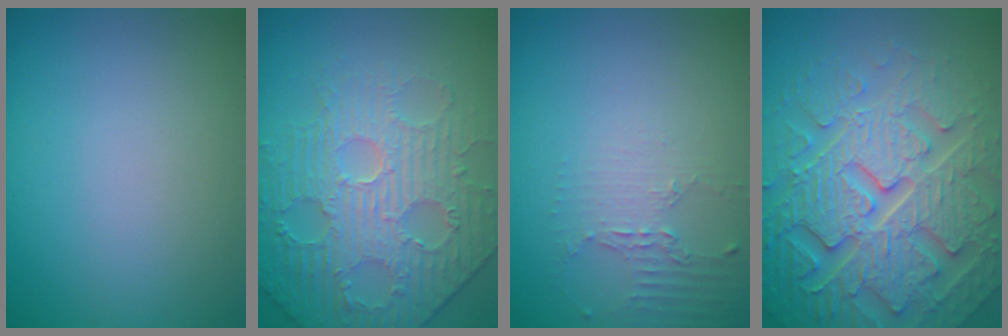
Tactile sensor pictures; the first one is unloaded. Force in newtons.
{"total": 4.7, "press": 4.7, "slide": 0.2}
{"total": 2.0, "press": 1.5, "slide": 1.4}
{"total": 7.8, "press": 7.6, "slide": 2.0}